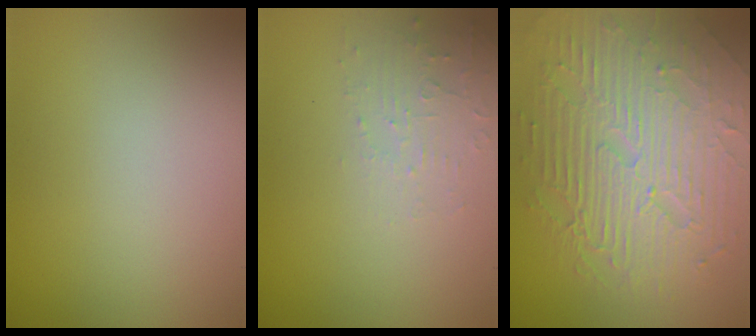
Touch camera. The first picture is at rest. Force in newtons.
{"total": 1.9, "press": 1.9, "slide": 0.3}
{"total": 9.4, "press": 6.2, "slide": 7.0}